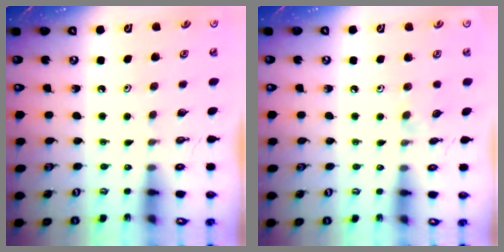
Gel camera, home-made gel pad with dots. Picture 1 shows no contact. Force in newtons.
{"total": 2.6, "press": 2.5, "slide": 0.4}